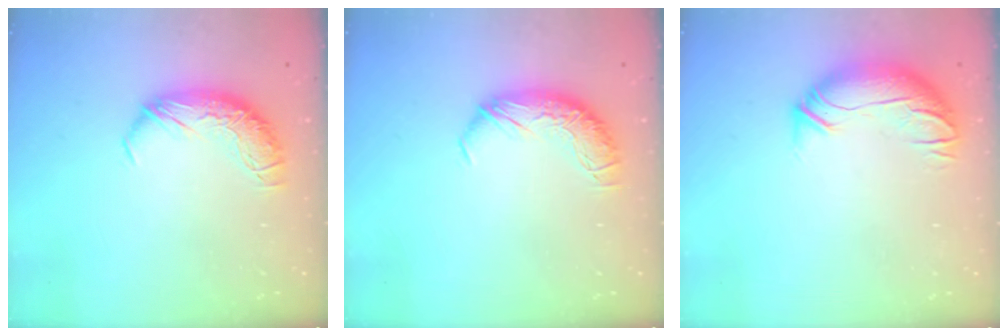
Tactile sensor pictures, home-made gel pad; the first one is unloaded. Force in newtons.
{"total": 0.0}
{"total": 3.2, "press": 1.6, "slide": 2.8}